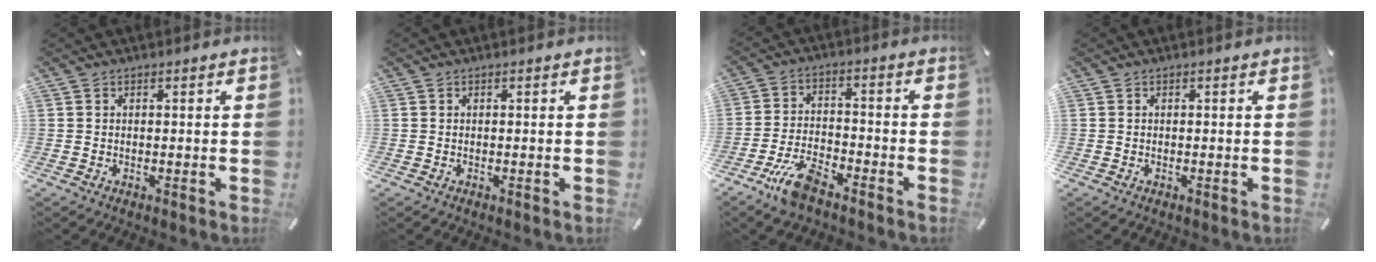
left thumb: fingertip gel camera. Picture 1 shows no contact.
{"total": 0.0}
{"total": 8.3, "force": [-6.1, 2.9, 5.0], "torque": [-0.111, 0.020, -0.116]}
{"total": 0.0}